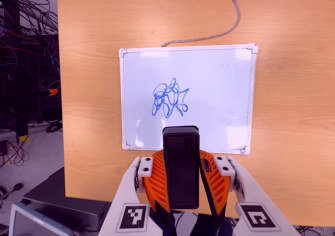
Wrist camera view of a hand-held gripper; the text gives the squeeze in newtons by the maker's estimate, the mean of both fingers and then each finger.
{"total": 8.6, "left": 7.7, "right": 9.5}